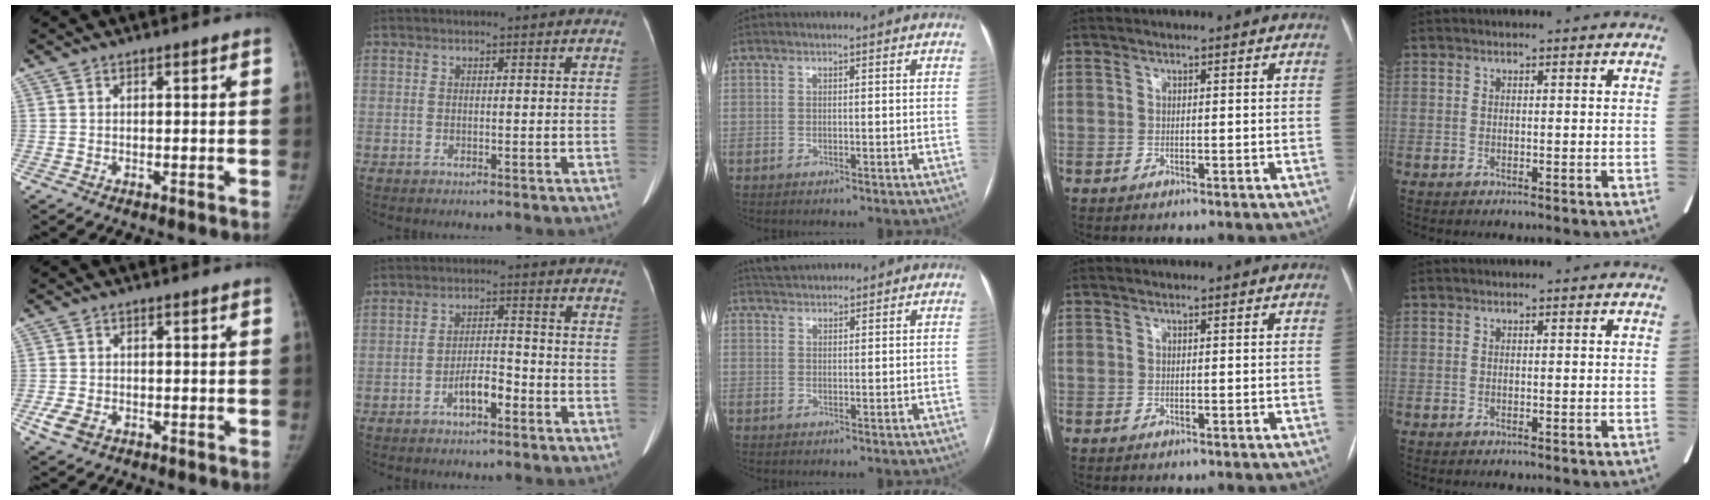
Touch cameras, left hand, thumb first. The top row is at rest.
{"thumb": {"total": 4.1, "force": [-1.8, 2.9, 2.3], "torque": [-0.047, 0.004, -0.028]}, "index": {"total": 4.4, "force": [-2.5, 1.4, 3.4], "torque": [-0.063, 0.011, -0.045]}, "middle": {"total": 4.4, "force": [4.1, 1.0, 1.1], "torque": [-0.018, 0.033, 0.071]}}